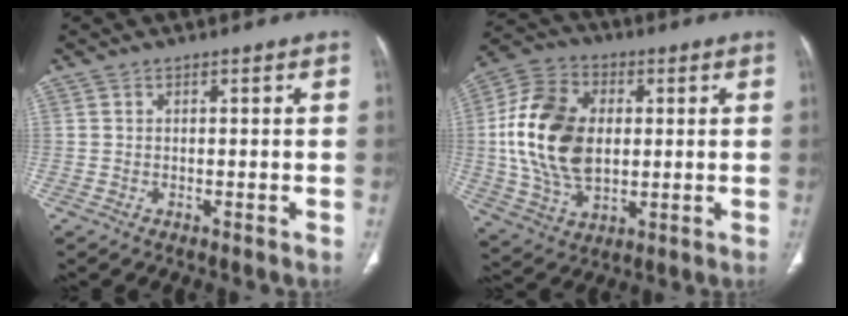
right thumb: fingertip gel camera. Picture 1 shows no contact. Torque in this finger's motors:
{"motor_torque": [2.50, 2.51, 1.19, -1.01, 0.50]}